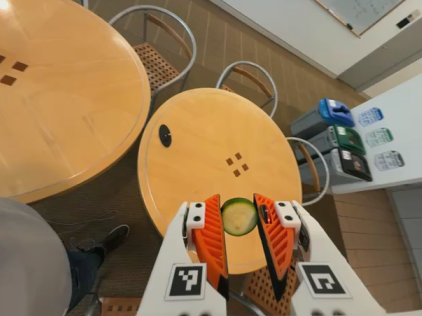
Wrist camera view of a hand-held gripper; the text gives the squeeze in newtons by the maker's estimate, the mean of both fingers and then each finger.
{"total": 10.1, "left": 10.3, "right": 9.9}